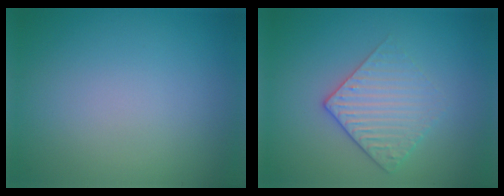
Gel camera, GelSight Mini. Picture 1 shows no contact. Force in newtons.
{"total": 2.9, "press": 2.6, "slide": 1.4}